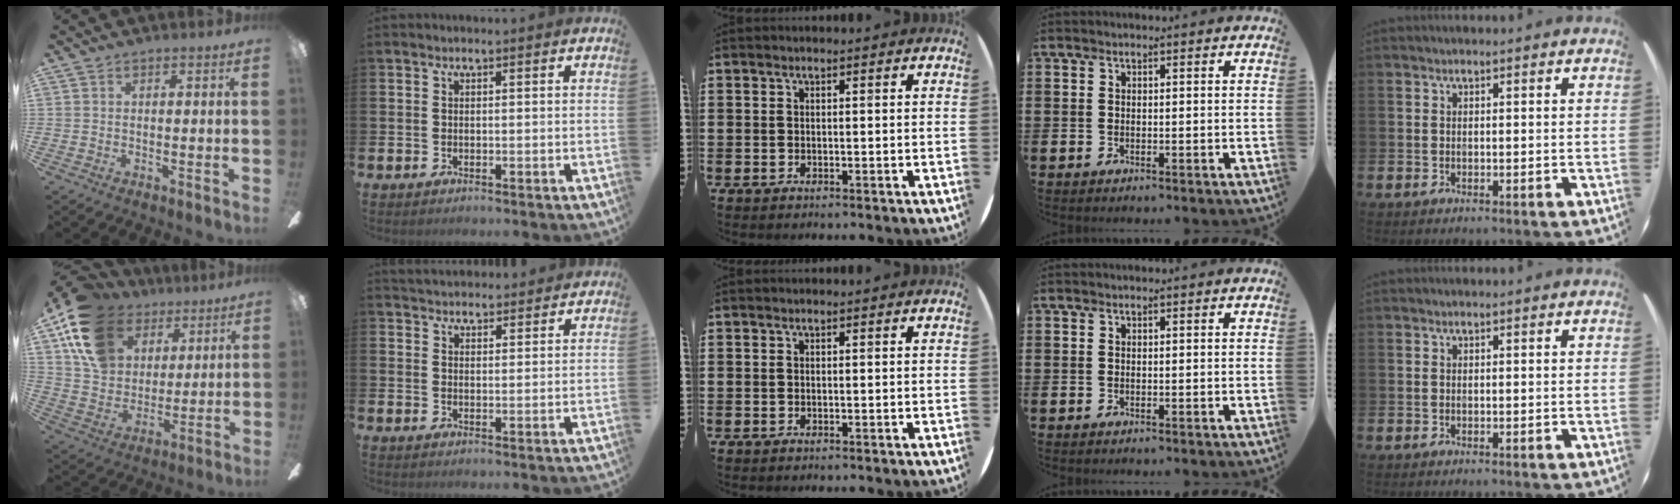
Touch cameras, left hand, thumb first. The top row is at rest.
{"thumb": {"total": 17.3, "force": [9.3, 12.1, 8.1], "torque": [-0.163, -0.032, 0.183]}, "index": {"total": 3.8, "force": [3.7, 0.7, -0.2], "torque": [0.006, -0.020, 0.066]}}